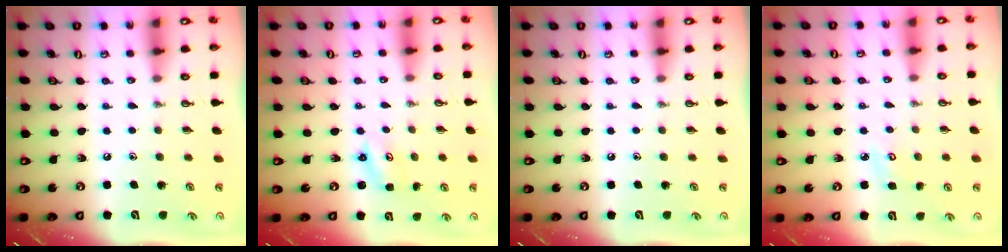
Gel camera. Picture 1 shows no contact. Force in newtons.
{"total": 2.2, "press": 2.1, "slide": 0.4}
{"total": 0.0}
{"total": 4.1, "press": 4.1, "slide": 0.4}